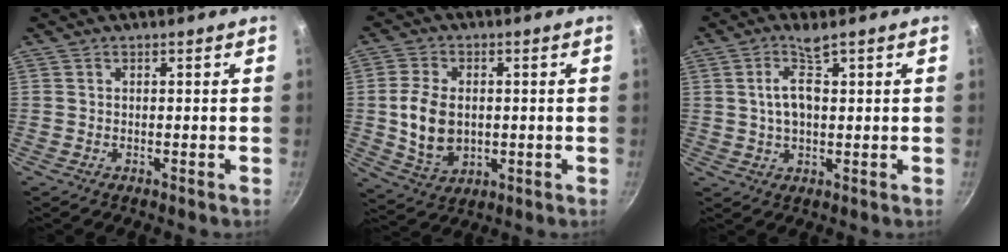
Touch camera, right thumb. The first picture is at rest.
{"total": 10.2, "force": [0.1, 7.1, 7.3], "torque": [-0.127, -0.001, 0.009]}
{"total": 5.9, "force": [1.9, 2.4, 5.1], "torque": [-0.090, 0.002, 0.039]}